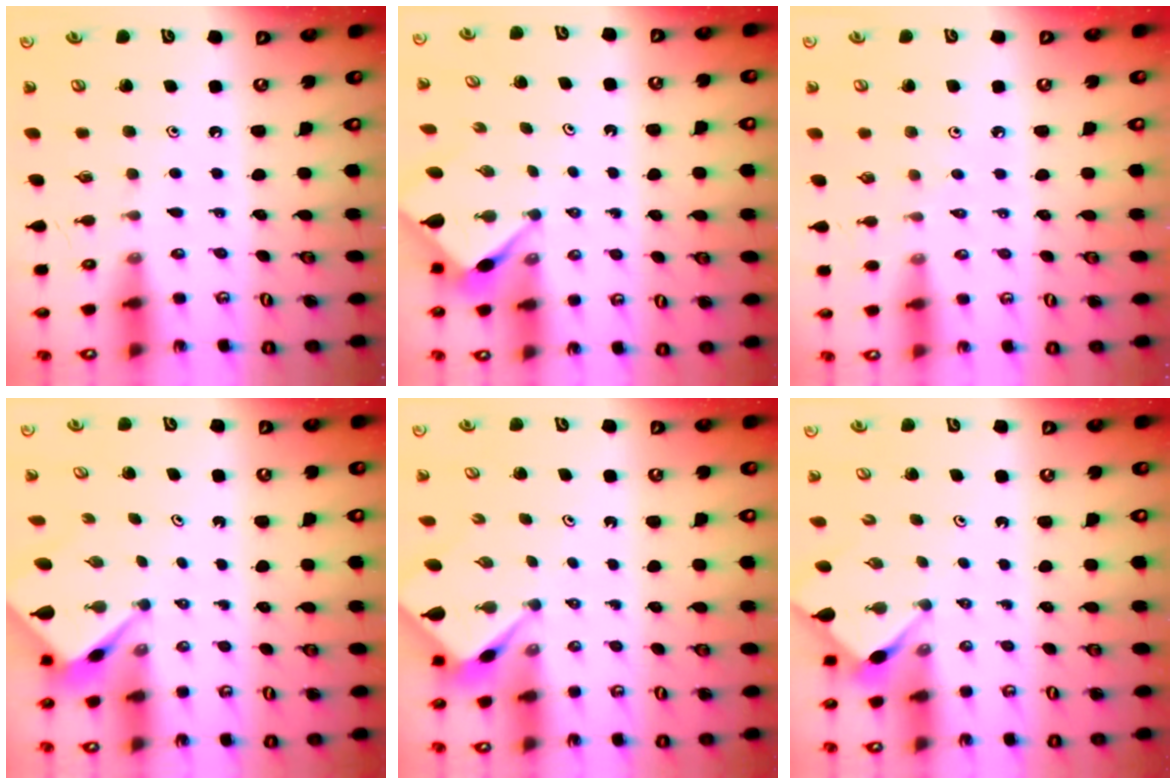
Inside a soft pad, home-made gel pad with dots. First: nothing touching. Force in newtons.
{"total": 3.0, "press": 3.0, "slide": 0.3}
{"total": 2.0, "press": 2.0, "slide": 0.5}
{"total": 2.7, "press": 2.7, "slide": 0.2}
{"total": 2.6, "press": 2.5, "slide": 0.2}
{"total": 2.7, "press": 2.7, "slide": 0.3}